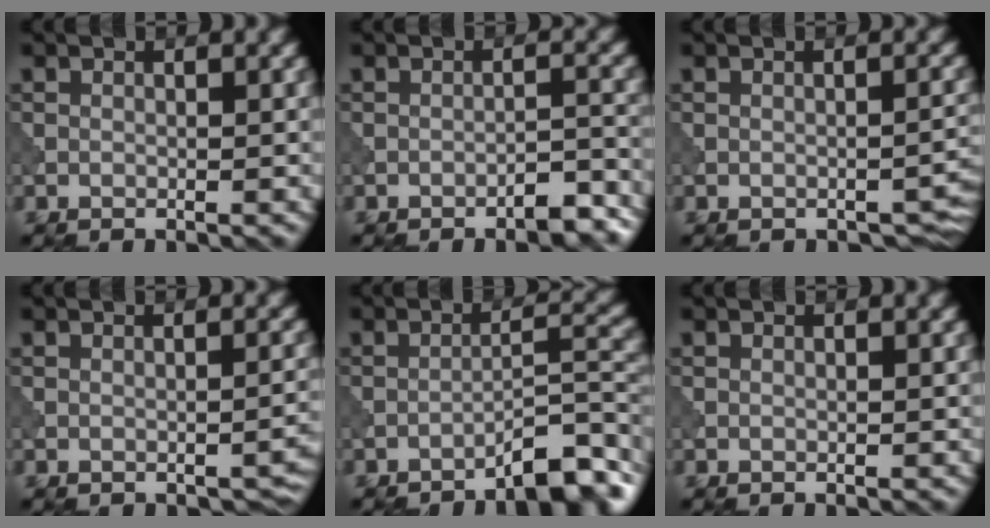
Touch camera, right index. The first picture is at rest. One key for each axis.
{"total": 3.1, "fx": -2.4, "fy": 0.7, "fz": 1.8, "tx": -0.023, "ty": 0.010, "tz": -0.036}
{"total": 1.9, "fx": -1.2, "fy": 0.9, "fz": 1.1, "tx": -0.011, "ty": -0.003, "tz": -0.012}
{"total": 1.5, "fx": -1.1, "fy": 0.6, "fz": 0.9, "tx": -0.008, "ty": -0.001, "tz": -0.012}
{"total": 5.3, "fx": -3.9, "fy": 0.9, "fz": 3.5, "tx": -0.047, "ty": 0.017, "tz": -0.058}
{"total": 0.0}